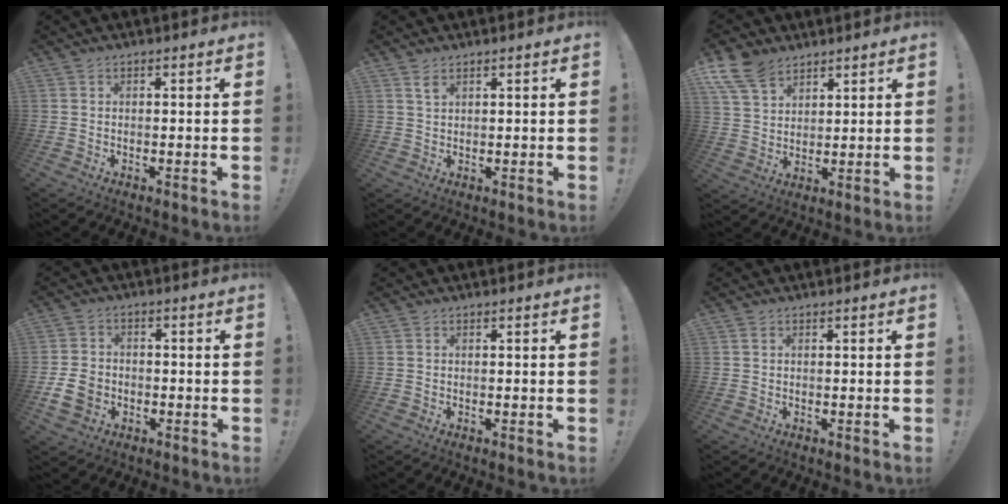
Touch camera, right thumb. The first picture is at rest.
{"total": 2.5, "force": [1.6, 1.2, 1.5], "torque": [-0.024, -0.006, 0.028]}
{"total": 10.2, "force": [7.2, 5.9, 4.3], "torque": [-0.091, -0.033, 0.143]}
{"total": 8.2, "force": [-2.3, 6.7, 4.3], "torque": [-0.083, 0.013, -0.041]}
{"total": 0.0}
{"total": 0.7, "force": [0.4, 0.4, 0.5], "torque": [-0.009, 0.000, 0.007]}